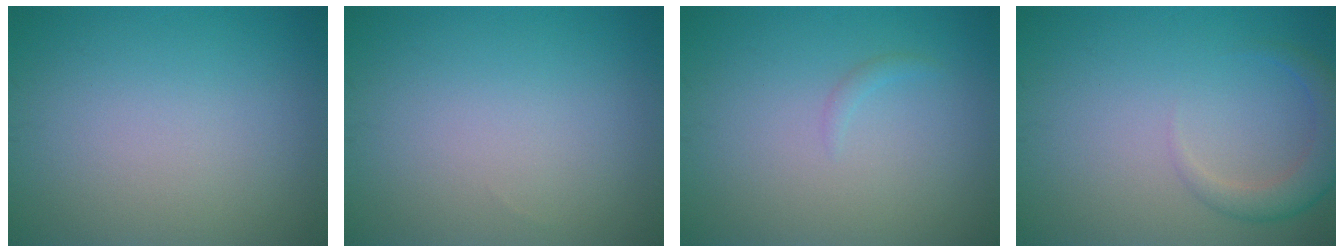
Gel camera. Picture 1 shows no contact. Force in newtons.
{"total": 0.0}
{"total": 0.6, "press": 0.6, "slide": 0.1}
{"total": 2.8, "press": 2.8, "slide": 0.3}